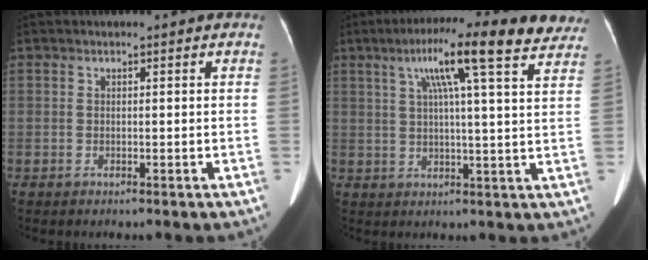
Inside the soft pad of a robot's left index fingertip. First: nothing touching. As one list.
[{"total": 14.9, "force": [9.5, 0.8, 11.4], "torque": [-0.177, 0.039, 0.121]}]